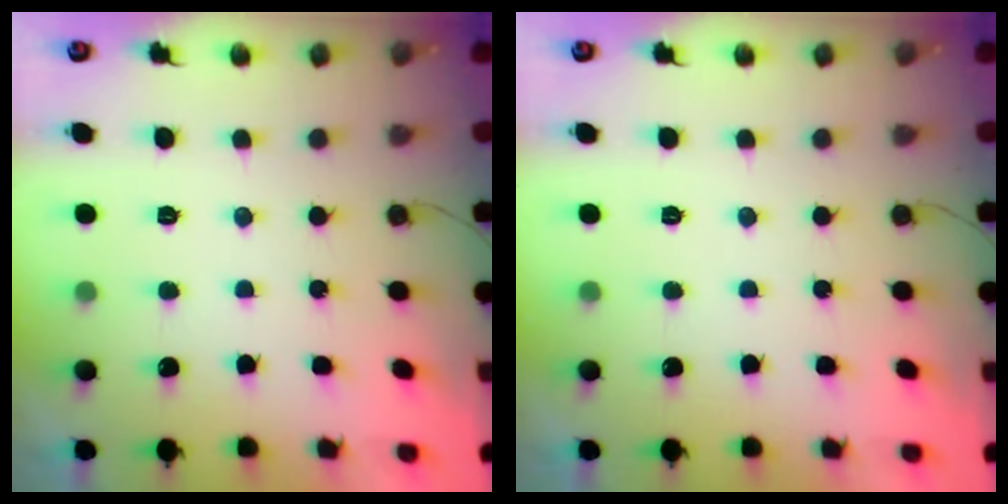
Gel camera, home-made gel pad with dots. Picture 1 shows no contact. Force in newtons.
{"total": 0.0}